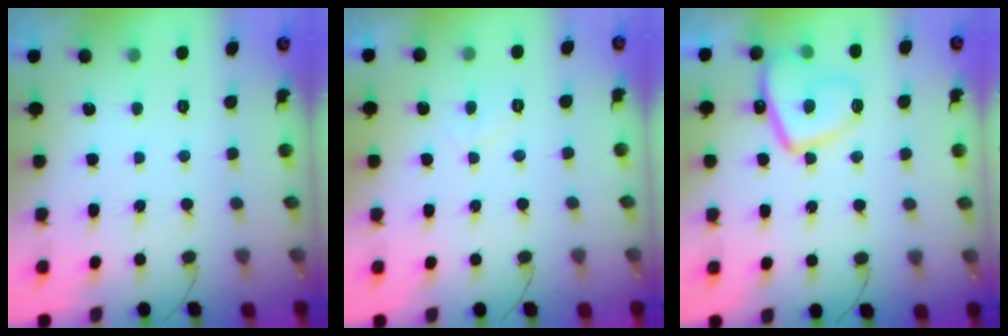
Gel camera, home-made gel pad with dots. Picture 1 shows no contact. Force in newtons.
{"total": 2.0, "press": 1.9, "slide": 0.4}
{"total": 12.6, "press": 12.5, "slide": 1.5}